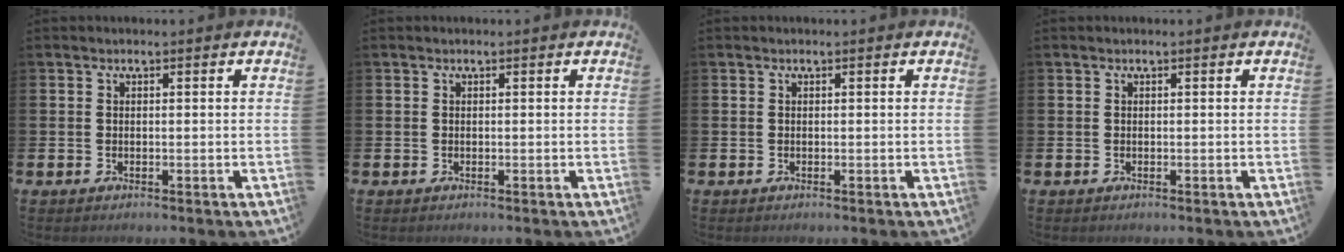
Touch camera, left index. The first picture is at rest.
{"total": 0.0}
{"total": 0.0}
{"total": 0.0}